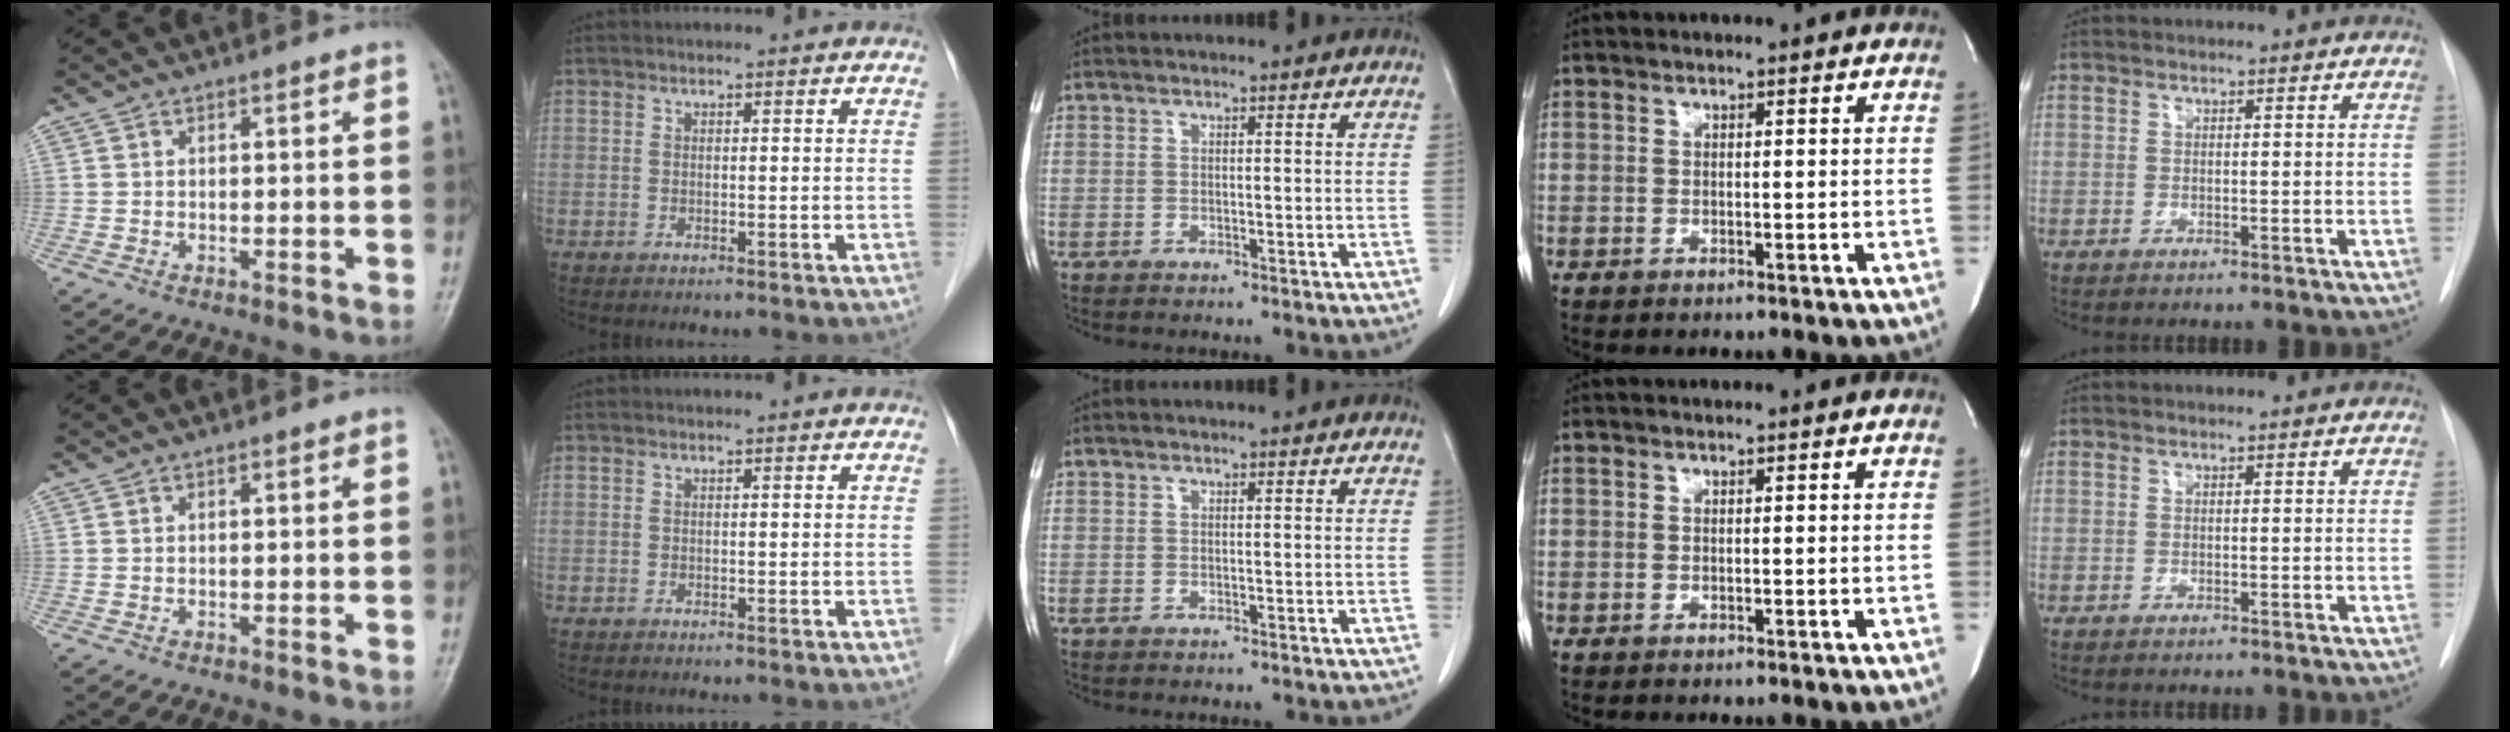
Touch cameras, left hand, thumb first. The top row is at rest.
{}